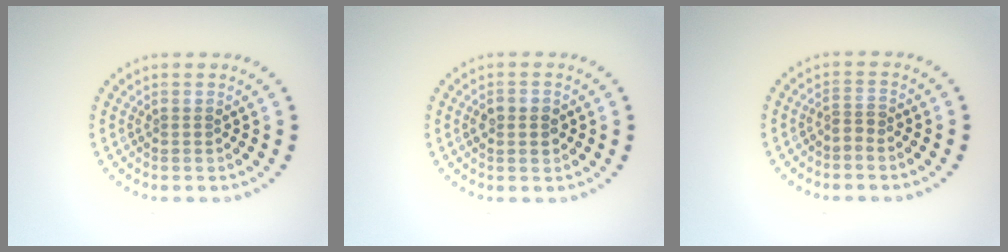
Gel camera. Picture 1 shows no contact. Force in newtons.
{"total": 2.5, "press": 2.5, "slide": 0.2}
{"total": 1.1, "press": 0.7, "slide": 0.9}